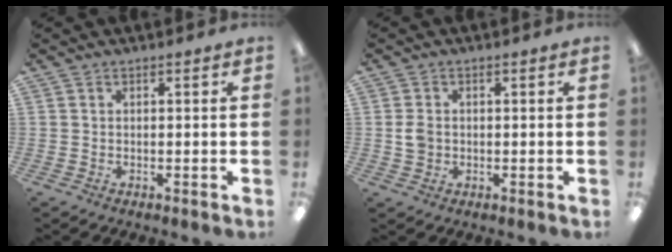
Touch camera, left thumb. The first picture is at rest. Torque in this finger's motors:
{"motor_torque": [-0.18, 0.28, 0.46, -0.04, 0.01]}